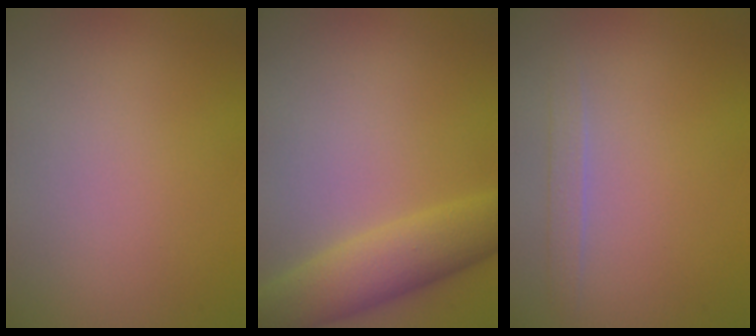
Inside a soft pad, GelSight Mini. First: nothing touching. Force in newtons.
{"total": 5.4, "press": 5.4, "slide": 0.2}
{"total": 1.2, "press": 1.2, "slide": 0.1}